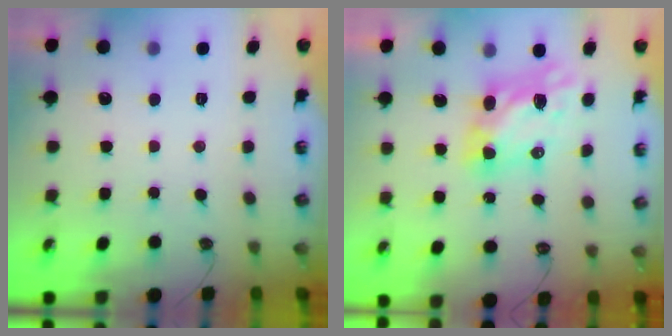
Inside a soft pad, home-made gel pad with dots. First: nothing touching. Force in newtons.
{"total": 7.4, "press": 7.4, "slide": 0.6}